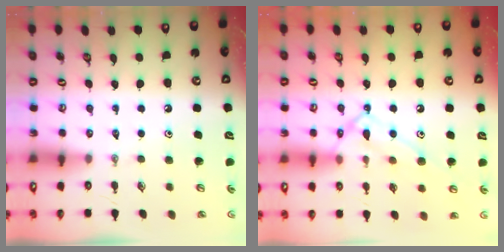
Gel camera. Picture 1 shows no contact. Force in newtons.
{"total": 12.6, "press": 12.6, "slide": 0.8}